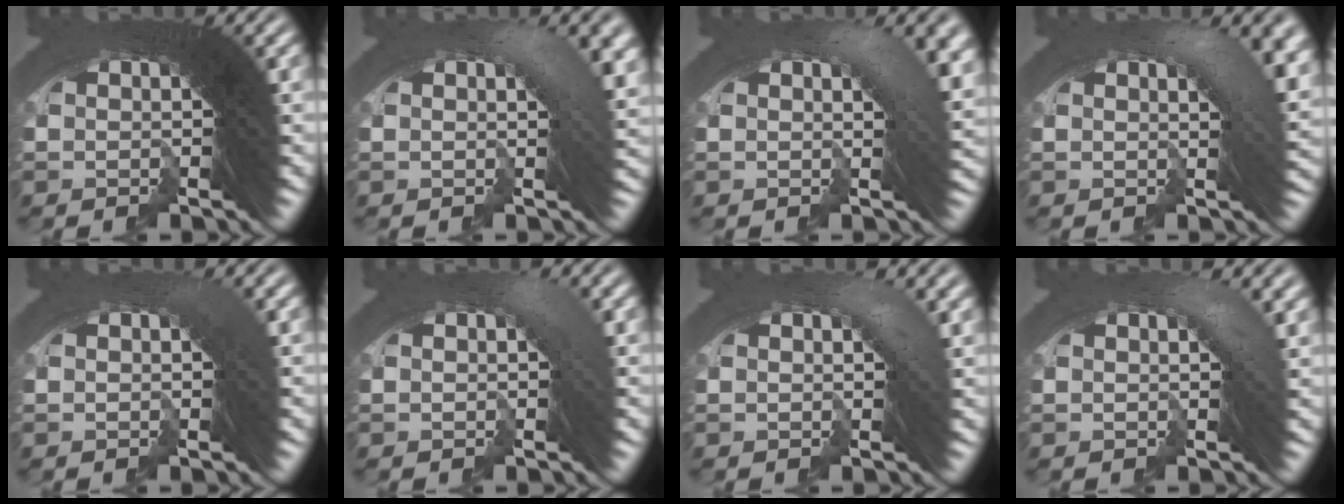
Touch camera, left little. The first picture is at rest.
{"total": 4.1, "force": [0.7, 1.5, 3.8], "torque": [-0.031, 0.016, -0.002]}
{"total": 4.7, "force": [0.8, 1.8, 4.3], "torque": [-0.037, 0.017, 0.000]}
{"total": 5.2, "force": [1.0, 2.1, 4.7], "torque": [-0.042, 0.017, 0.002]}
{"total": 0.9, "force": [-0.1, 0.4, 0.7], "torque": [-0.004, 0.006, -0.005]}
{"total": 1.4, "force": [0.0, 0.6, 1.3], "torque": [-0.011, 0.006, -0.004]}
{"total": 2.1, "force": [0.4, 0.8, 1.9], "torque": [-0.019, 0.007, -0.002]}
{"total": 2.5, "force": [0.5, 0.9, 2.2], "torque": [-0.022, 0.009, -0.002]}